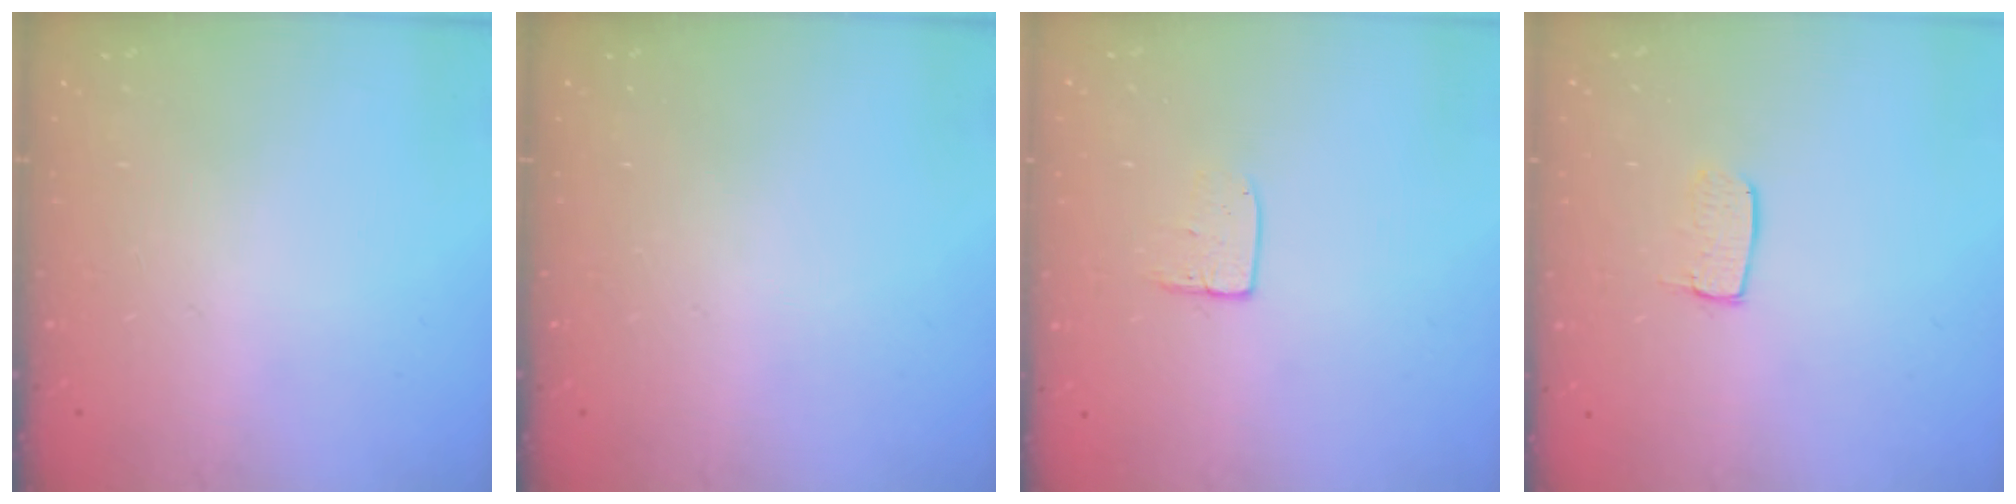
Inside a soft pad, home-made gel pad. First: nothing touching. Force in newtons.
{"total": 0.0}
{"total": 5.4, "press": 5.4, "slide": 0.4}
{"total": 5.2, "press": 5.1, "slide": 0.5}